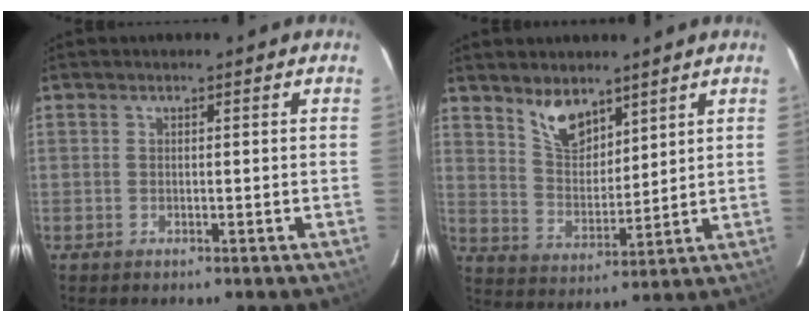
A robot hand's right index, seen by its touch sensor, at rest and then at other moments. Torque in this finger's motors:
{"motor_torque": [0.60, 0.60, 0.08, 0.06]}